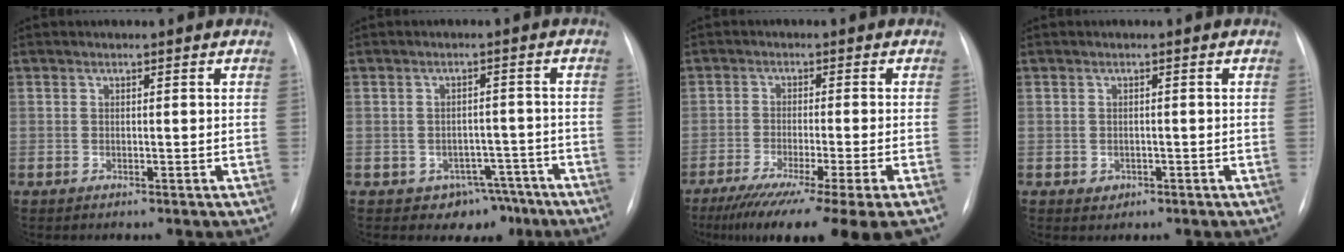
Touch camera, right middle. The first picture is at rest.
{"total": 5.3, "force": [-3.6, 3.8, 0.8], "torque": [0.008, 0.020, -0.041]}
{"total": 16.3, "force": [-12.0, -1.2, 11.0], "torque": [-0.133, -0.050, -0.186]}
{"total": 1.0, "force": [-0.3, 0.9, 0.3], "torque": [-0.004, 0.002, -0.001]}